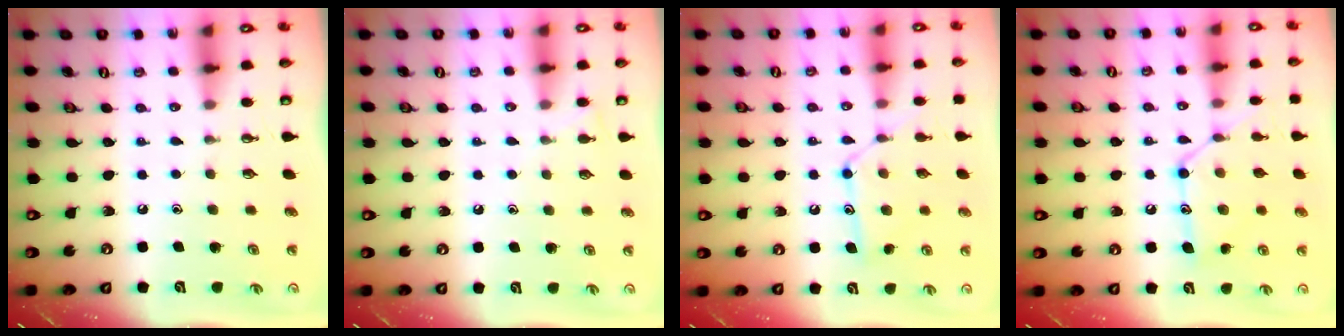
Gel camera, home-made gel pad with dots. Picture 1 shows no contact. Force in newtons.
{"total": 3.6, "press": 3.6, "slide": 0.5}
{"total": 12.7, "press": 12.6, "slide": 1.1}
{"total": 14.8, "press": 14.8, "slide": 1.2}